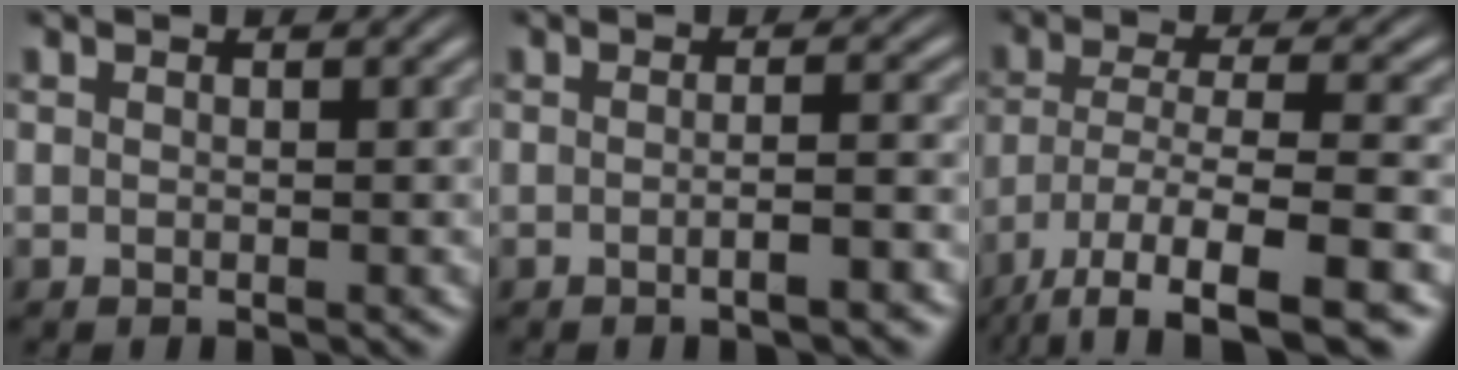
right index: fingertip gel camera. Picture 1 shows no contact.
{"total": 1.6, "force": [-1.1, -0.2, 1.2], "torque": [-0.015, 0.002, -0.022]}
{"total": 10.4, "force": [-7.1, 3.7, 6.7], "torque": [-0.120, -0.047, -0.081]}